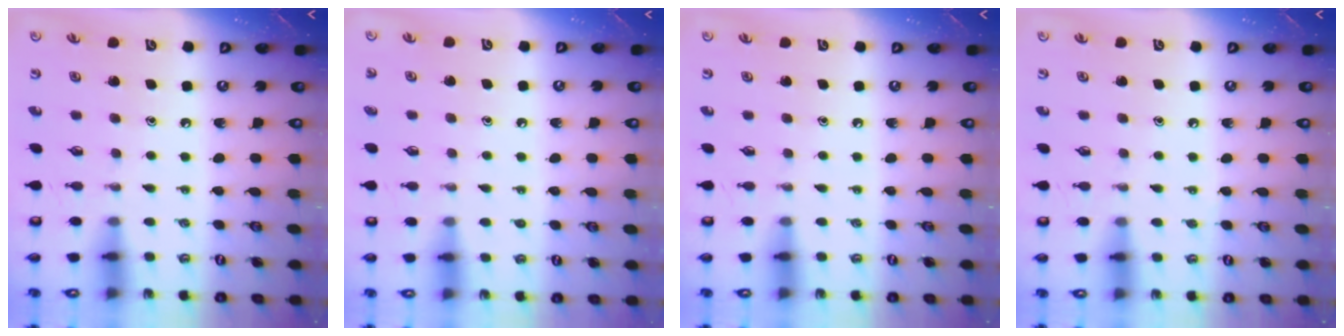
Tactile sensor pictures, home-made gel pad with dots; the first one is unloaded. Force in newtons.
{"total": 2.0, "press": 2.0, "slide": 0.2}
{"total": 0.0}
{"total": 3.0, "press": 2.9, "slide": 0.3}